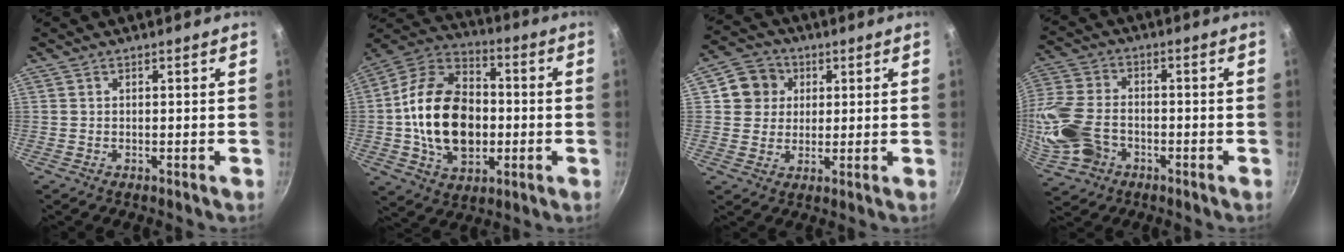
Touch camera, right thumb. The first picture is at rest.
{"total": 21.1, "force": [-1.7, 14.5, 15.3], "torque": [-0.240, 0.032, -0.032]}
{"total": 7.9, "force": [2.3, 7.2, 2.4], "torque": [-0.001, 0.008, 0.031]}
{"total": 16.0, "force": [-4.8, 11.5, 10.0], "torque": [-0.230, 0.031, -0.099]}